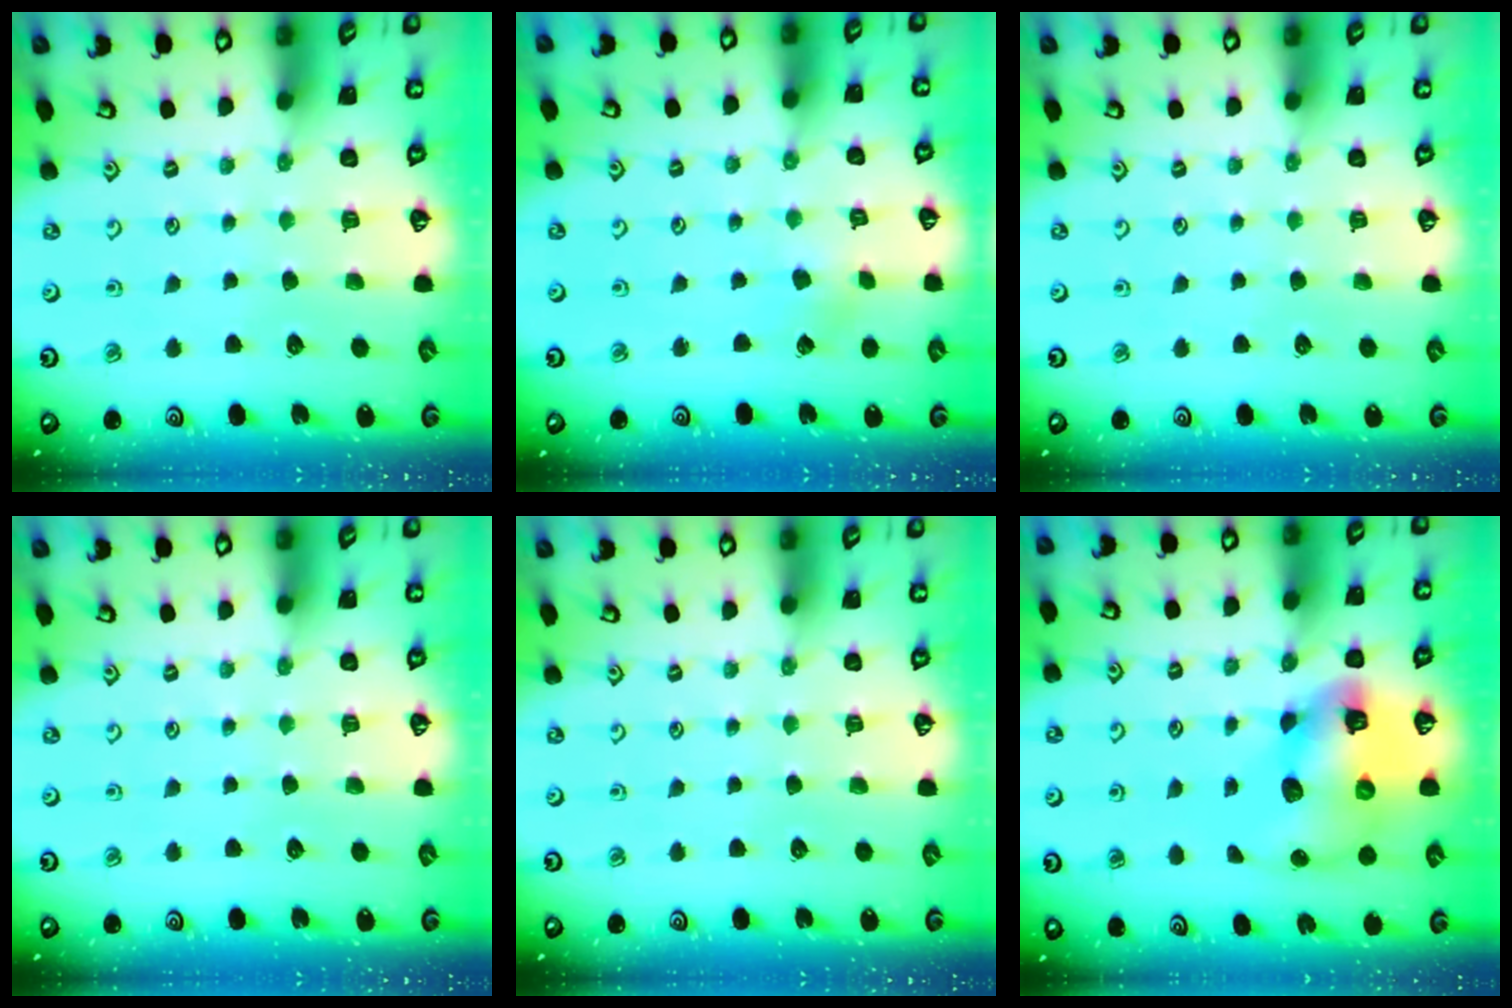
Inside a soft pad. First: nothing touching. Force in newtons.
{"total": 1.6, "press": 1.6, "slide": 0.2}
{"total": 0.0}
{"total": 0.0}
{"total": 0.0}
{"total": 13.7, "press": 13.6, "slide": 1.7}